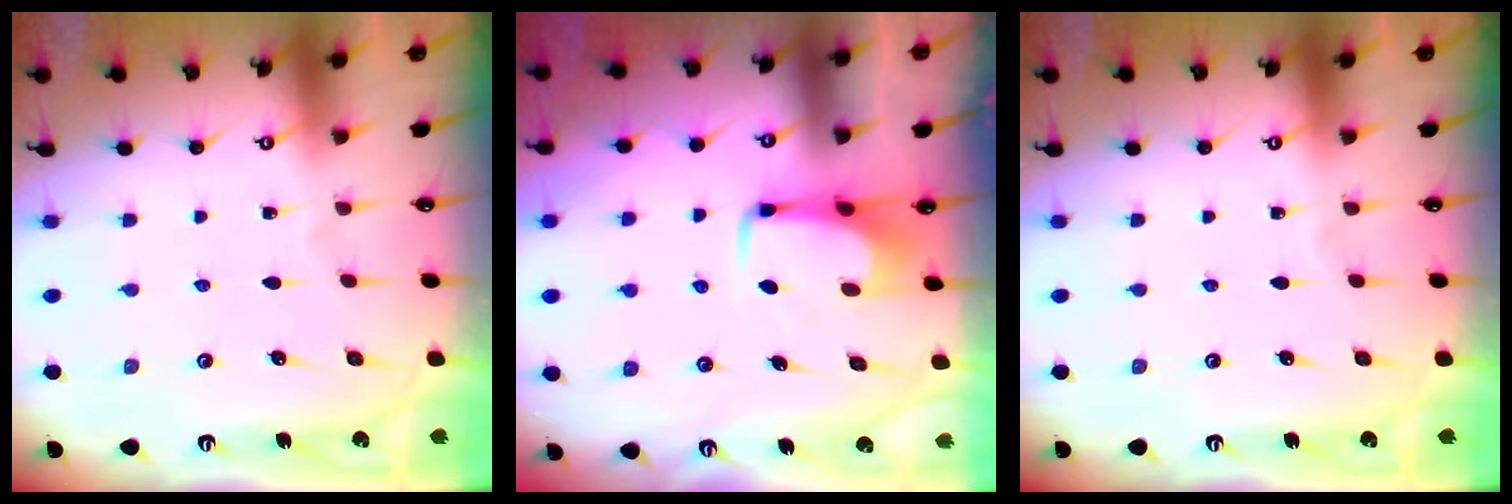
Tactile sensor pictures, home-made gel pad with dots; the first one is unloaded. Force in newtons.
{"total": 3.9, "press": 3.9, "slide": 0.2}
{"total": 0.0}